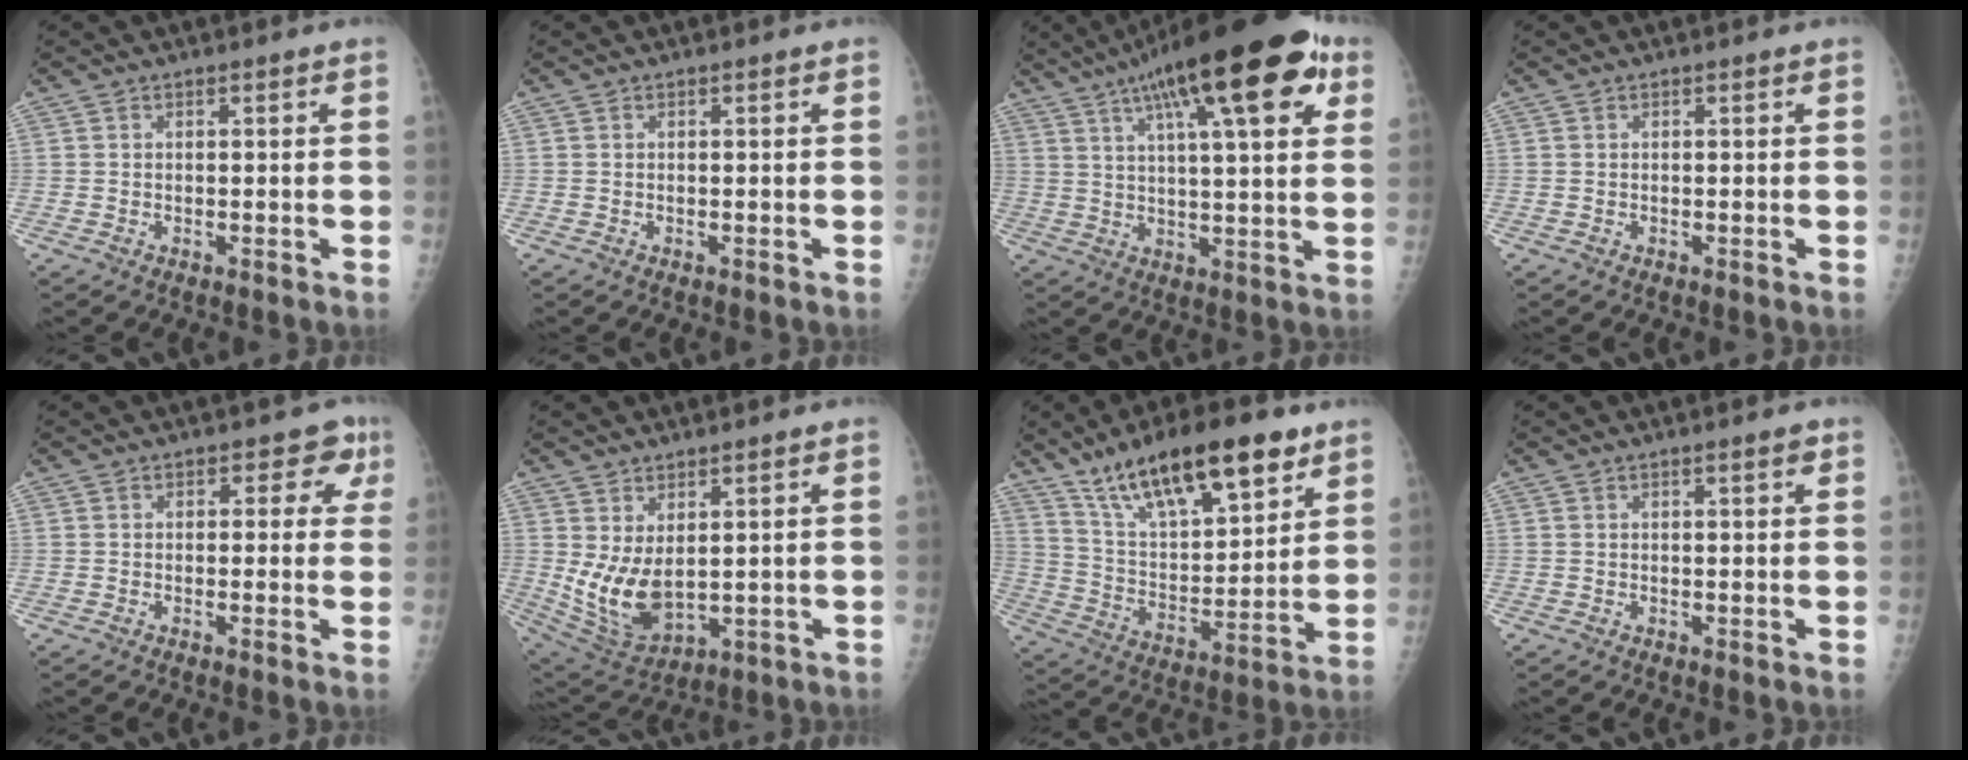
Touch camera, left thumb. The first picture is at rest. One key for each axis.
{"total": 0.0}
{"total": 23.6, "fx": 11.6, "fy": 6.5, "fz": 19.5, "tx": -0.286, "ty": 0.002, "tz": 0.171}
{"total": 0.0}
{"total": 4.4, "fx": 1.8, "fy": 3.1, "fz": 2.6, "tx": 0.012, "ty": 0.000, "tz": 0.009}
{"total": 10.1, "fx": 1.5, "fy": 5.6, "fz": 8.2, "tx": -0.144, "ty": -0.027, "tz": 0.053}
{"total": 22.0, "fx": 14.1, "fy": 7.7, "fz": 15.1, "tx": -0.219, "ty": -0.047, "tz": 0.248}
{"total": 1.7, "fx": 1.0, "fy": 0.3, "fz": 1.4, "tx": -0.019, "ty": -0.002, "tz": 0.013}